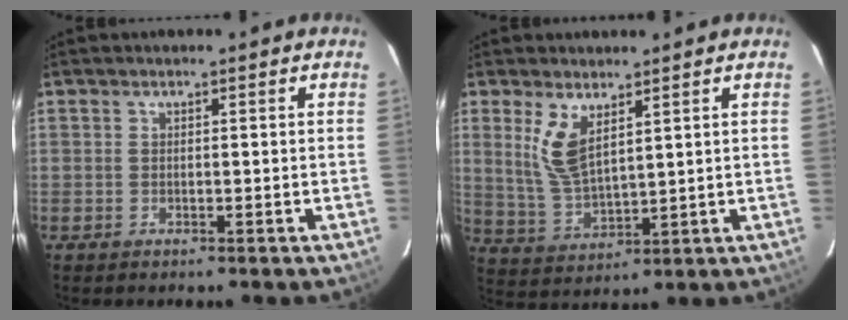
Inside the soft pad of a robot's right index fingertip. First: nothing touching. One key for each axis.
{"total": 7.9, "fx": 3.7, "fy": 3.1, "fz": 6.2, "tx": -0.128, "ty": -0.007, "tz": 0.084}